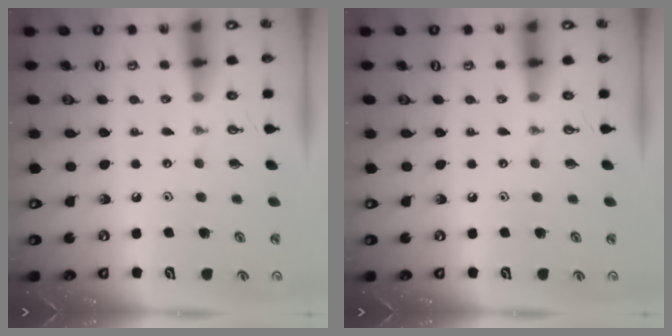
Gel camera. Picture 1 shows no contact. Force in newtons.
{"total": 0.0}